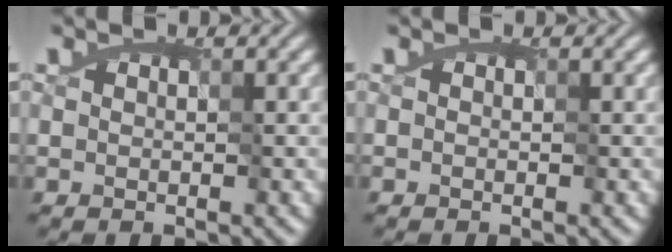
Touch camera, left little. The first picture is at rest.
{"total": 0.0}